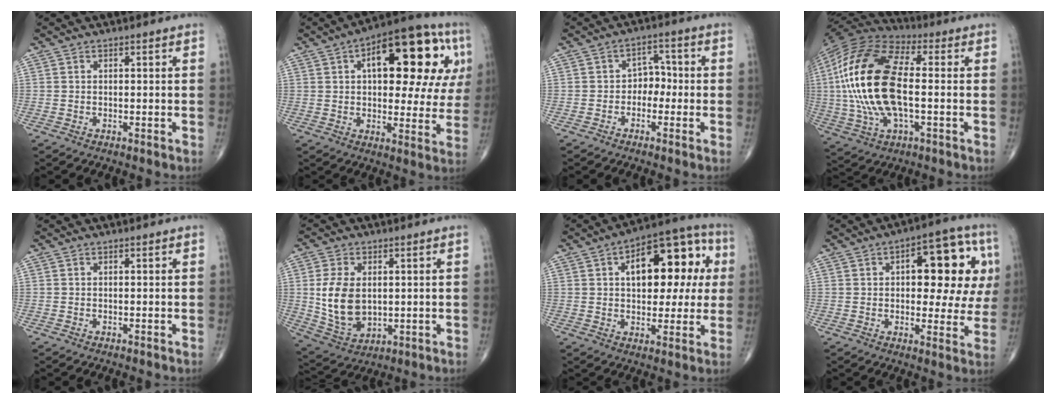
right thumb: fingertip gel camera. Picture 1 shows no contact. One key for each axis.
{"total": 22.5, "fx": 7.2, "fy": 10.0, "fz": 18.8, "tx": -0.219, "ty": 0.018, "tz": 0.093}
{"total": 4.5, "fx": -1.3, "fy": 3.5, "fz": 2.5, "tx": -0.008, "ty": 0.024, "tz": -0.035}
{"total": 23.5, "fx": -0.1, "fy": 10.7, "fz": 21.0, "tx": -0.448, "ty": 0.013, "tz": -0.006}
{"total": 0.0}
{"total": 11.5, "fx": 0.9, "fy": 7.5, "fz": 8.7, "tx": -0.158, "ty": -0.014, "tz": 0.034}
{"total": 19.6, "fx": 3.9, "fy": 10.2, "fz": 16.2, "tx": -0.182, "ty": 0.033, "tz": 0.048}
{"total": 16.6, "fx": 4.1, "fy": 7.7, "fz": 14.1, "tx": -0.138, "ty": 0.012, "tz": 0.047}